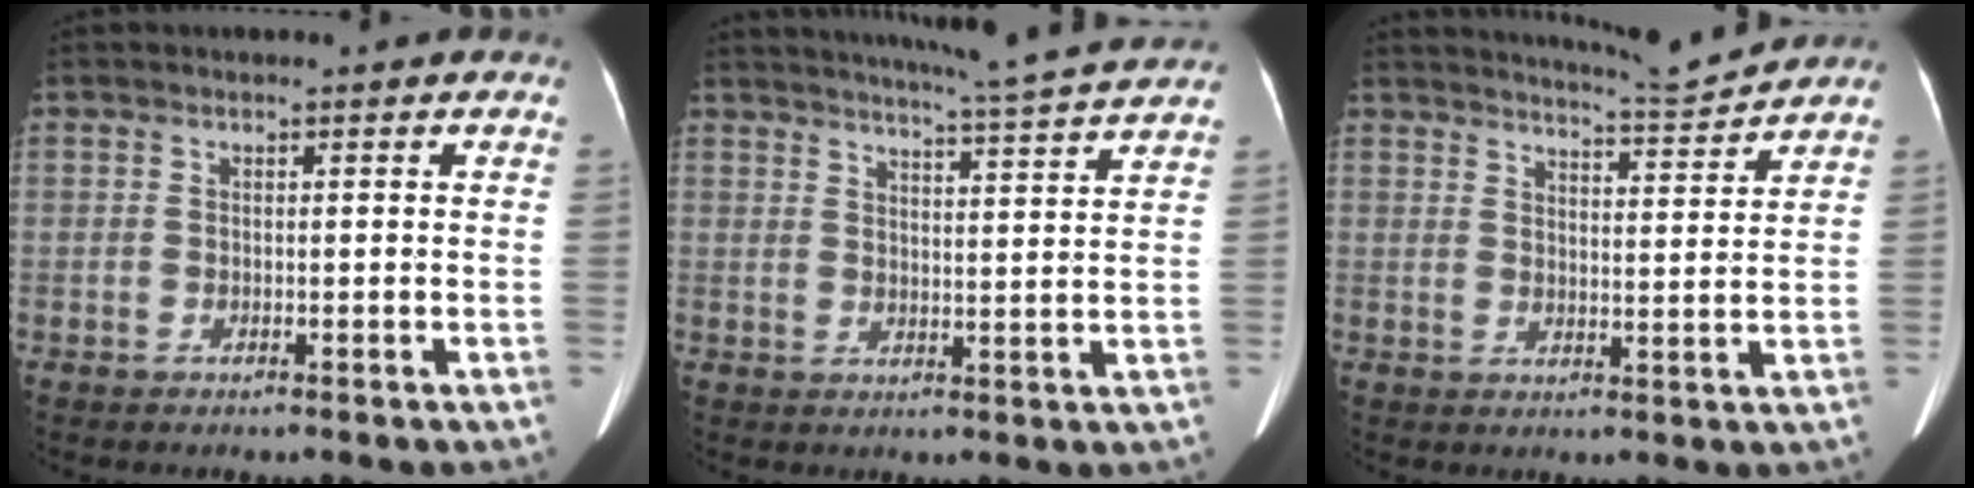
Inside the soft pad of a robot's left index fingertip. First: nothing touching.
{"total": 13.1, "force": [12.0, -1.7, 4.8], "torque": [-0.087, -0.017, 0.154]}
{"total": 7.5, "force": [7.3, -1.3, 1.0], "torque": [-0.030, -0.015, 0.111]}